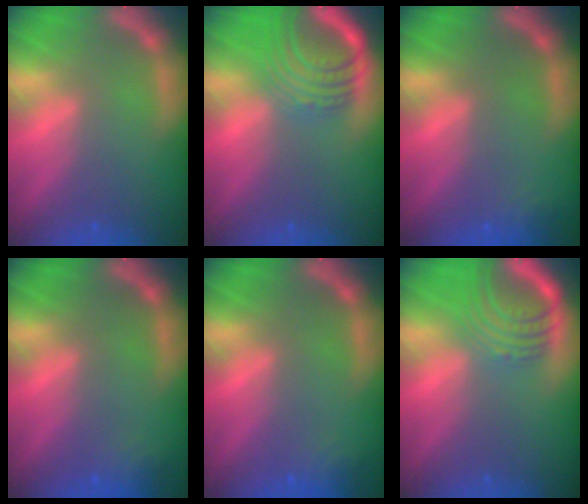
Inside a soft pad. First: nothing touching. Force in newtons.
{"total": 8.1}
{"total": 1.4}
{"total": 1.9}
{"total": 1.9}
{"total": 7.1}